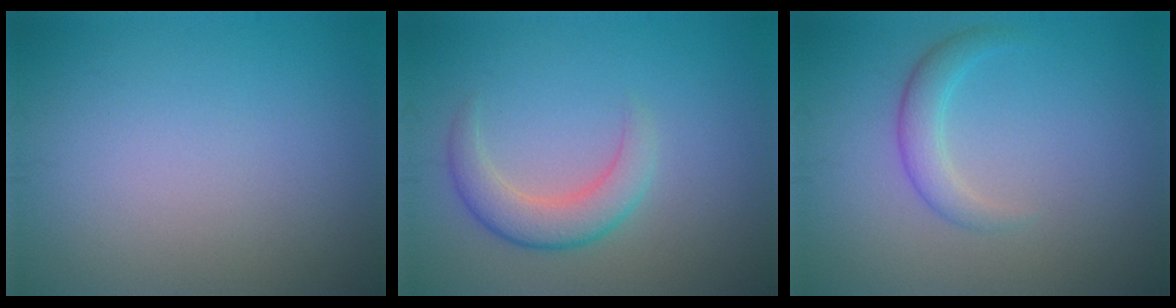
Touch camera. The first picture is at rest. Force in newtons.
{"total": 3.4, "press": 3.4, "slide": 0.3}
{"total": 2.3, "press": 2.3, "slide": 0.1}